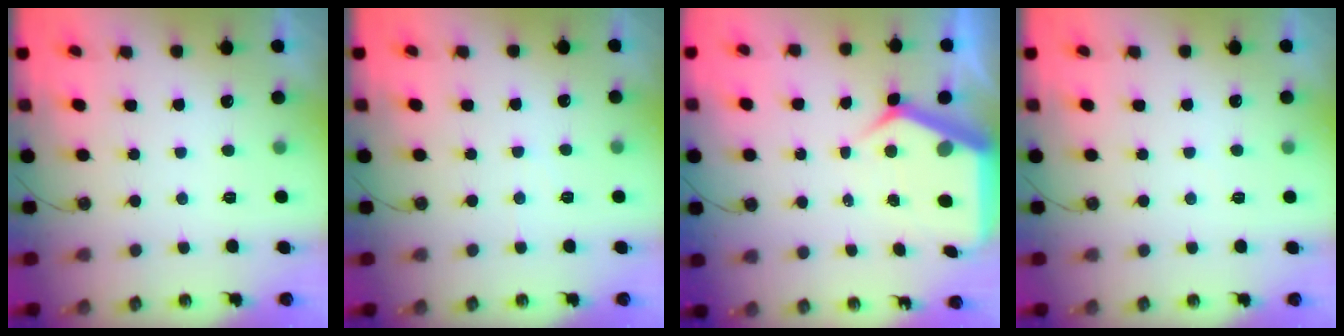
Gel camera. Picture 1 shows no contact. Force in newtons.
{"total": 3.9, "press": 3.9, "slide": 0.6}
{"total": 8.0, "press": 7.9, "slide": 1.0}
{"total": 3.3, "press": 3.3, "slide": 0.3}